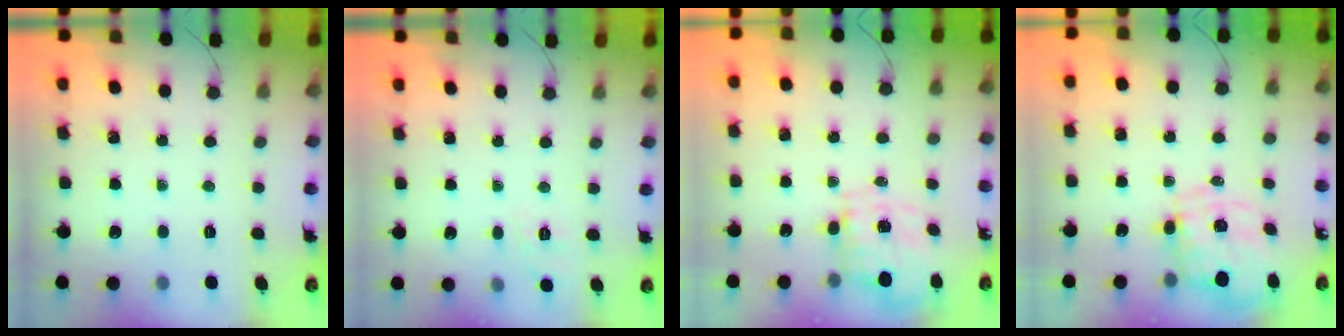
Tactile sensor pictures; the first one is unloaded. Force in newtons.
{"total": 2.9, "press": 2.4, "slide": 1.7}
{"total": 2.8, "press": 2.6, "slide": 1.2}
{"total": 3.5, "press": 3.1, "slide": 1.7}